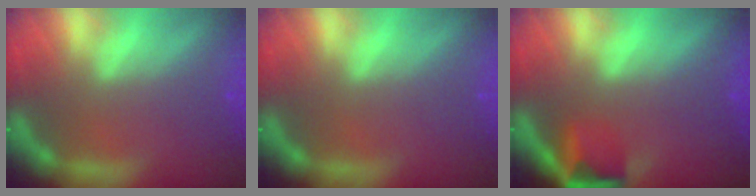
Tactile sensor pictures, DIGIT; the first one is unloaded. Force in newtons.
{"total": 0.0}
{"total": 3.9}